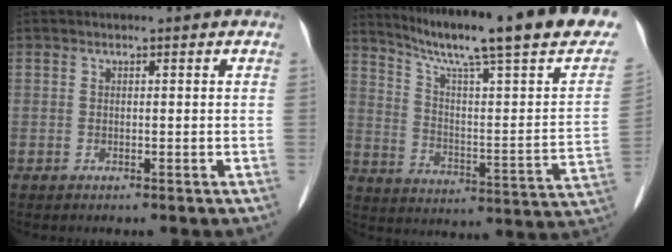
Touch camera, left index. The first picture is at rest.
{"total": 25.6, "force": [19.9, 1.5, 16.0], "torque": [-0.243, -0.045, 0.268]}